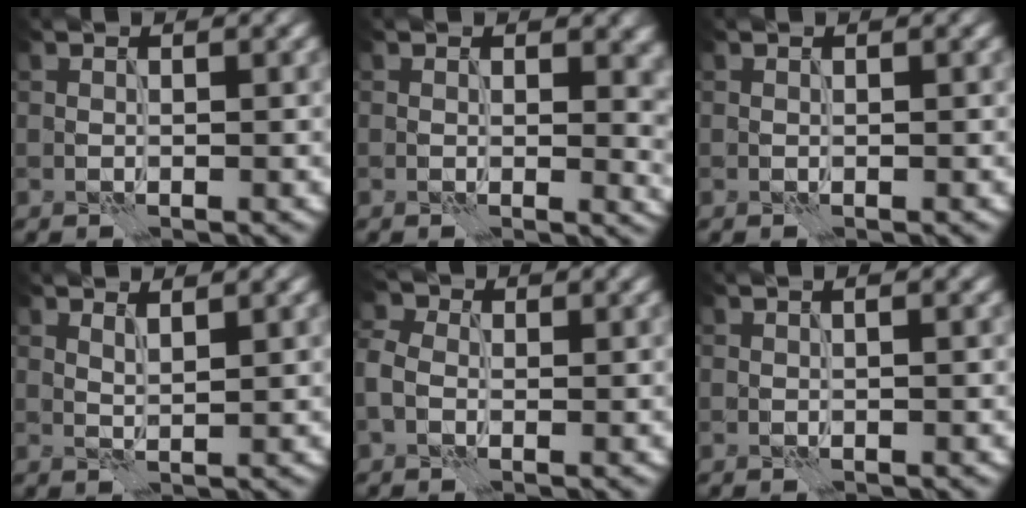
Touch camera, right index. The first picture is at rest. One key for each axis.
{"total": 4.6, "fx": 1.3, "fy": 2.6, "fz": 3.6, "tx": -0.022, "ty": -0.004, "tz": 0.025}
{"total": 0.0}
{"total": 1.3, "fx": 0.8, "fy": 0.3, "fz": 0.9, "tx": -0.015, "ty": -0.004, "tz": 0.016}
{"total": 3.0, "fx": -0.4, "fy": 2.5, "fz": 1.6, "tx": -0.048, "ty": 0.003, "tz": -0.012}
{"total": 0.9, "fx": 0.2, "fy": 0.3, "fz": 0.8, "tx": -0.005, "ty": -0.002, "tz": -0.001}